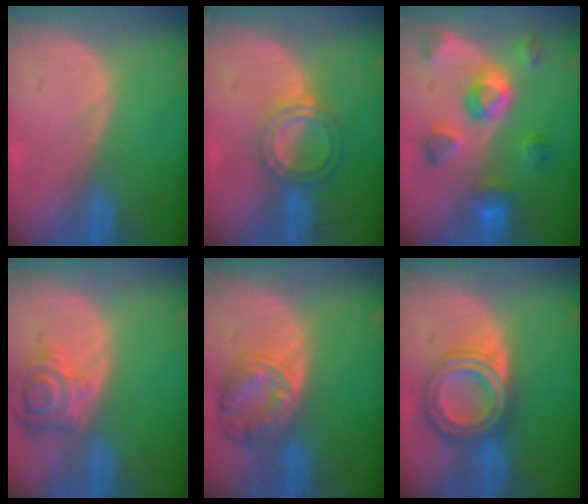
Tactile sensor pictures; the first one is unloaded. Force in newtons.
{"total": 5.1, "press": 4.7, "slide": 2.1}
{"total": 8.5, "press": 8.0, "slide": 2.9}
{"total": 6.9, "press": 6.4, "slide": 2.7}
{"total": 8.2, "press": 7.1, "slide": 4.1}
{"total": 8.1, "press": 8.1, "slide": 0.5}